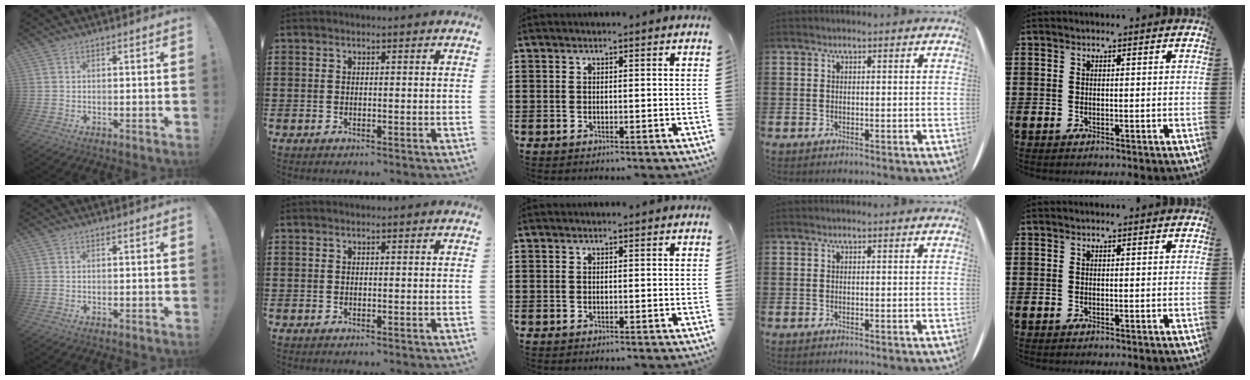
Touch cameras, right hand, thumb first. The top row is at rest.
{}